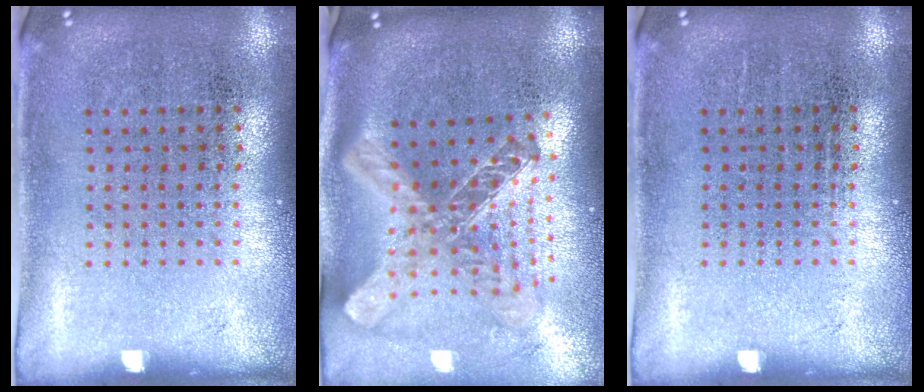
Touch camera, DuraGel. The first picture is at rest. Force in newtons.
{"total": 2.7, "press": 2.0, "slide": 1.9}
{"total": 0.0}